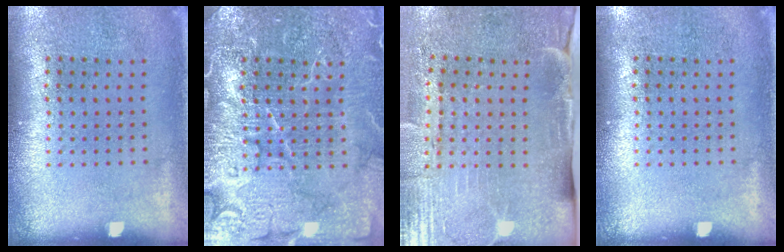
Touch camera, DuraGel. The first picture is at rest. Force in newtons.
{"total": 6.9, "press": 6.8, "slide": 0.9}
{"total": 4.6, "press": 3.8, "slide": 2.6}
{"total": 0.0}